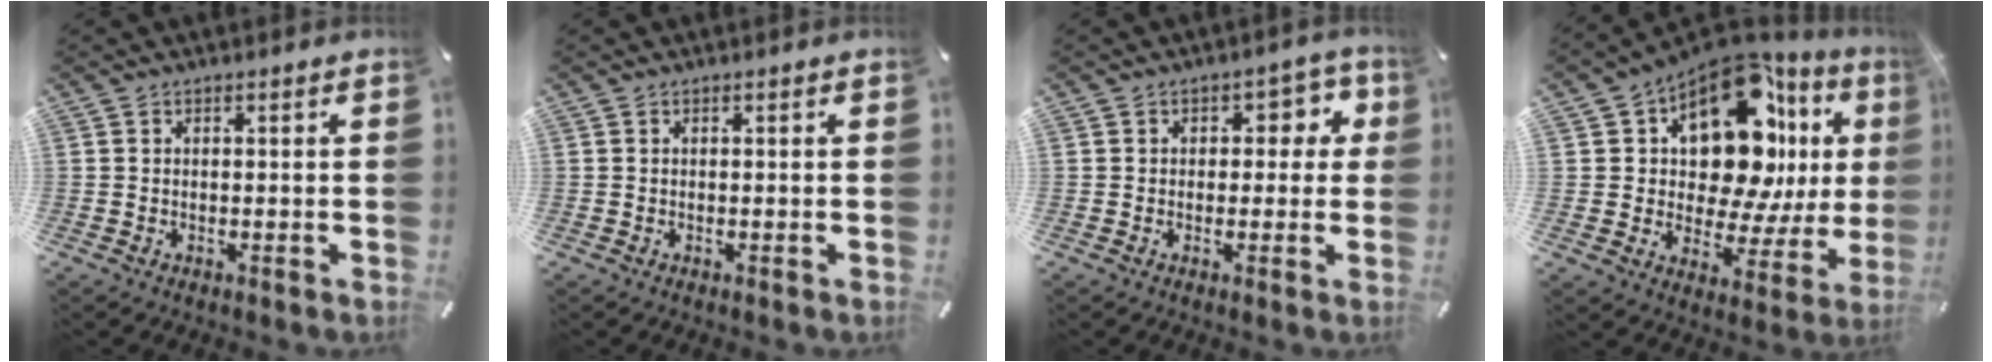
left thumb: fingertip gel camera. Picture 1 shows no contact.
{"total": 0.0}
{"total": 5.7, "force": [1.1, 4.2, 3.7], "torque": [-0.039, 0.002, 0.011]}
{"total": 19.0, "force": [8.4, 10.4, 13.6], "torque": [-0.205, -0.078, 0.136]}